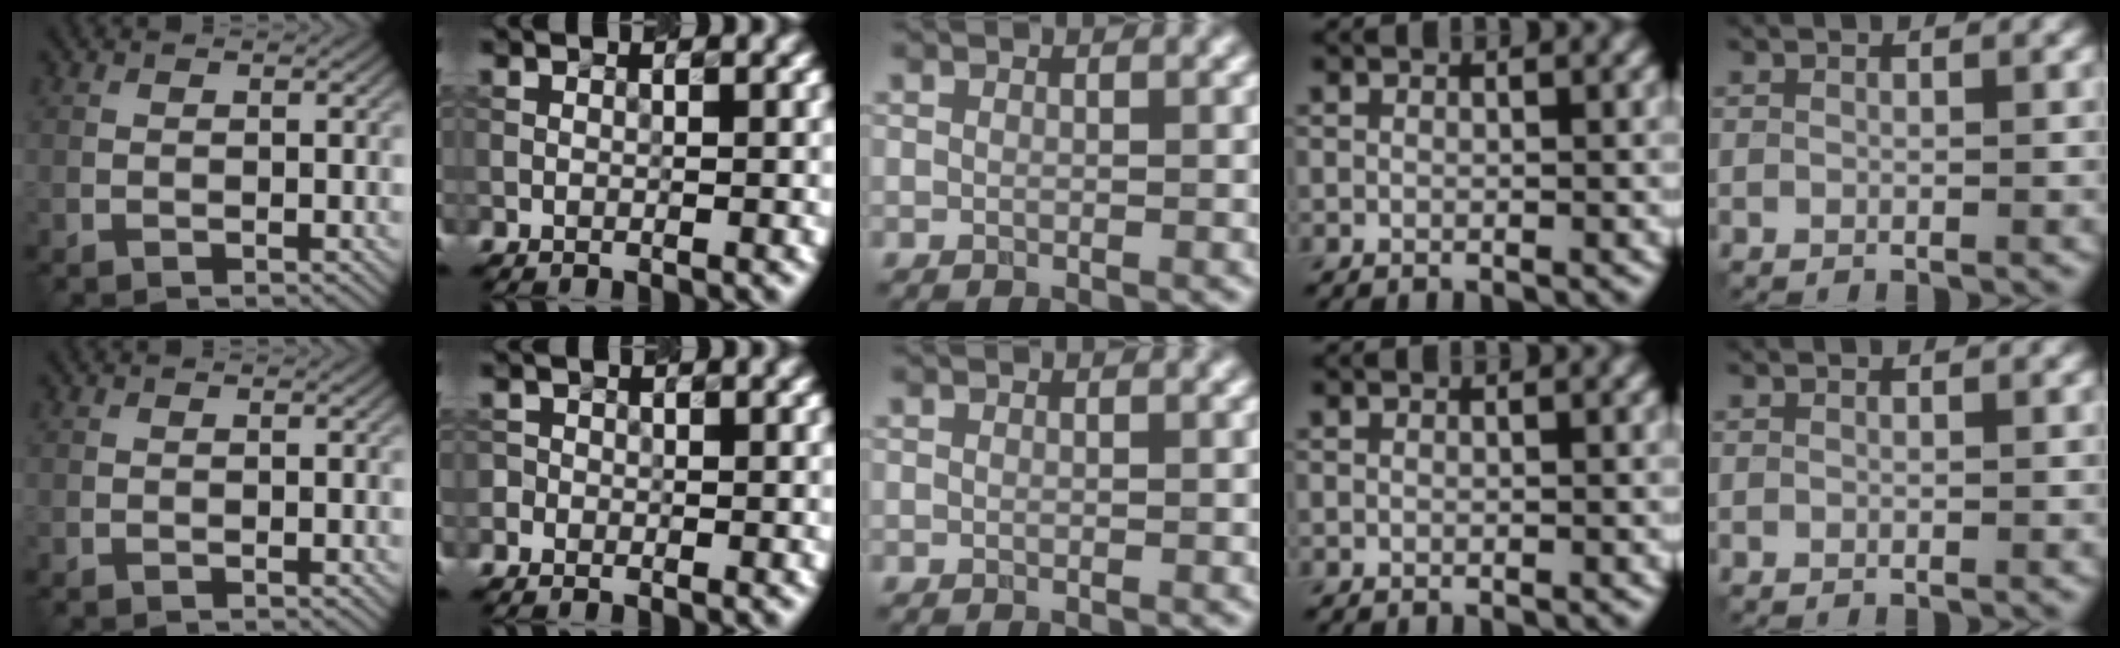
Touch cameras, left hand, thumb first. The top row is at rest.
{"index": {"total": 0.8, "force": [-0.4, 0.8, -0.1], "torque": [0.011, 0.001, -0.010]}}